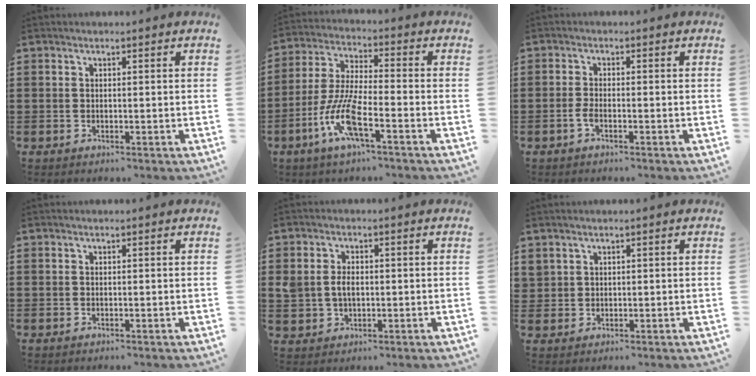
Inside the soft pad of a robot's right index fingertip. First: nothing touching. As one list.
[{"total": 9.3, "force": [-4.5, 1.8, 7.9], "torque": [-0.189, -0.014, -0.091]}, {"total": 1.7, "force": [-0.9, 0.4, 1.4], "torque": [-0.034, -0.004, -0.018]}, {"total": 0.0}, {"total": 3.4, "force": [0.2, 2.5, 2.3], "torque": [-0.065, 0.004, -0.003]}, {"total": 1.7, "force": [1.2, 1.2, 0.0], "torque": [-0.005, 0.006, 0.025]}]